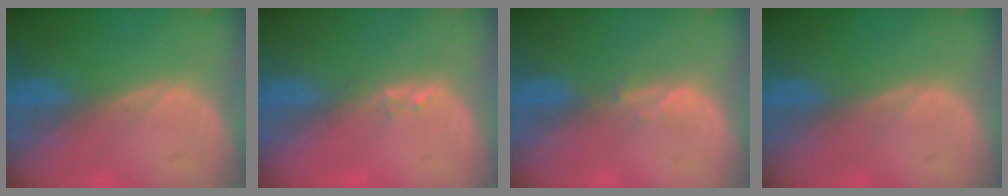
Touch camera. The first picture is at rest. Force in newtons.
{"total": 1.0, "press": 0.9, "slide": 0.5}
{"total": 1.4, "press": 1.2, "slide": 0.6}
{"total": 0.0}